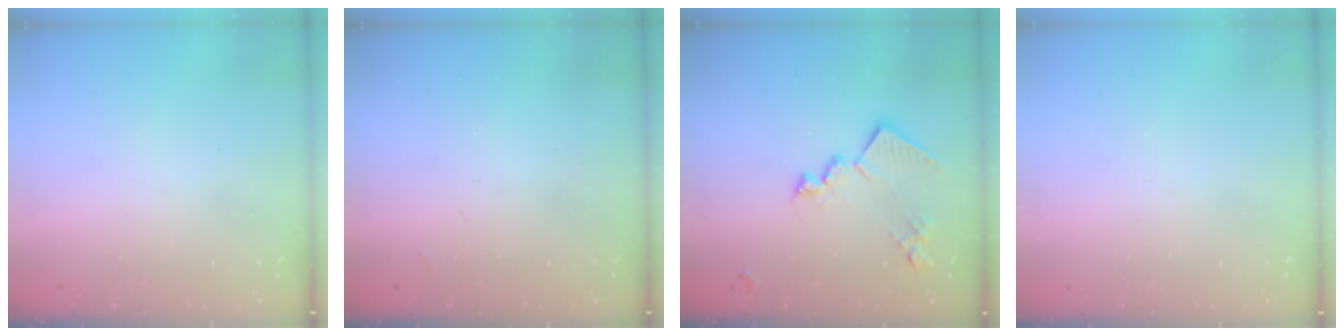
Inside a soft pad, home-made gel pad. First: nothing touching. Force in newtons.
{"total": 1.1, "press": 1.0, "slide": 0.3}
{"total": 14.8, "press": 14.8, "slide": 0.5}
{"total": 0.0}